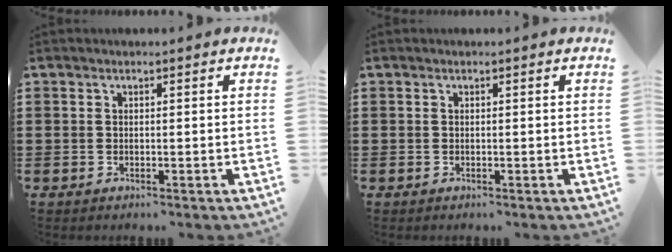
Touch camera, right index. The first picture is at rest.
{"total": 0.0}